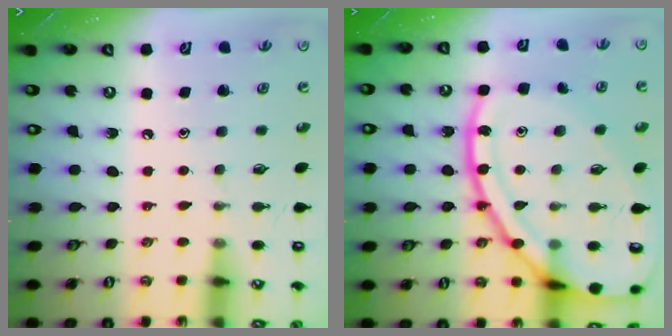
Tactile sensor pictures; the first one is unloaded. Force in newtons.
{"total": 22.5, "press": 22.4, "slide": 2.1}